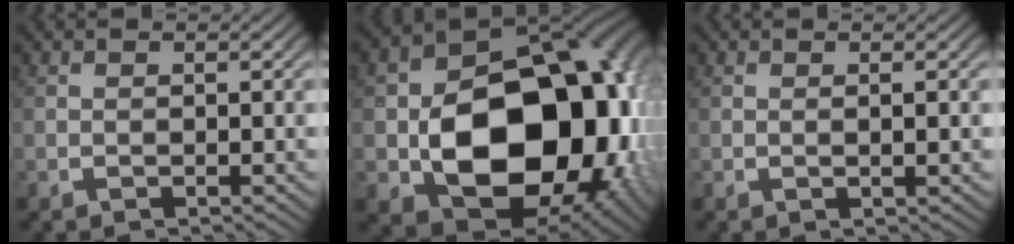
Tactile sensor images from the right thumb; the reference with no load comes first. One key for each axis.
{"total": 27.1, "fx": -3.0, "fy": 18.1, "fz": 20.0, "tx": -0.348, "ty": -0.091, "tz": -0.005}
{"total": 0.7, "fx": 0.2, "fy": 0.1, "fz": 0.7, "tx": -0.013, "ty": 0.001, "tz": 0.003}